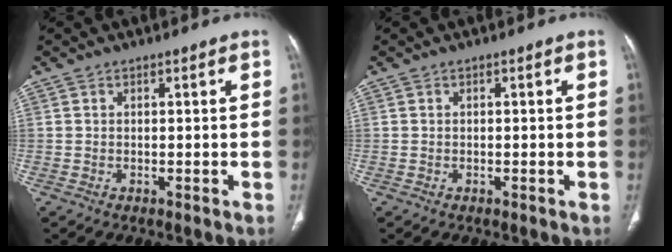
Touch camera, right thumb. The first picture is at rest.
{"total": 0.0}